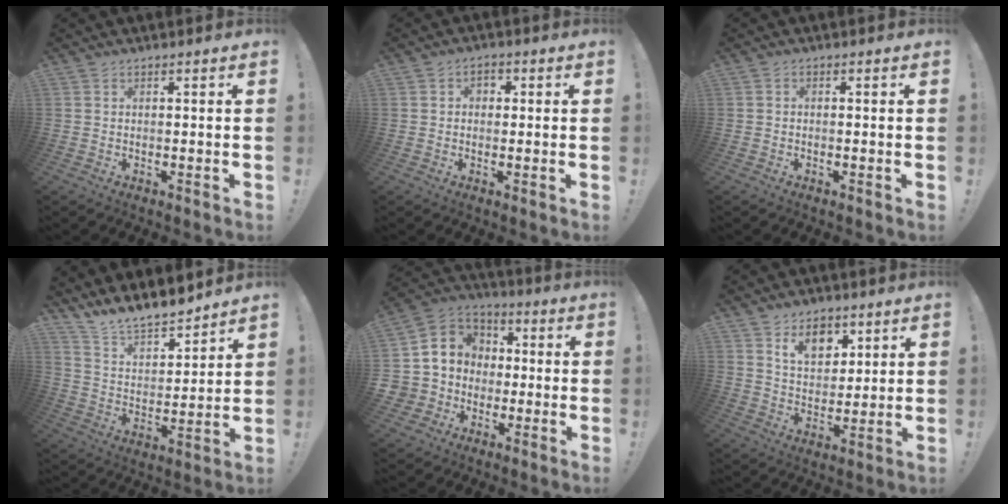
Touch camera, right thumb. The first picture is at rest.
{"total": 2.9, "force": [0.0, 2.5, 1.5], "torque": [-0.014, 0.001, -0.004]}
{"total": 0.8, "force": [-0.7, 0.2, 0.2], "torque": [-0.010, 0.004, -0.012]}
{"total": 11.4, "force": [11.1, 1.8, 1.8], "torque": [-0.063, -0.105, 0.204]}
{"total": 10.2, "force": [-1.1, 9.9, 2.5], "torque": [-0.055, 0.016, -0.001]}
{"total": 10.4, "force": [6.4, 6.8, 4.6], "torque": [-0.064, -0.033, 0.121]}